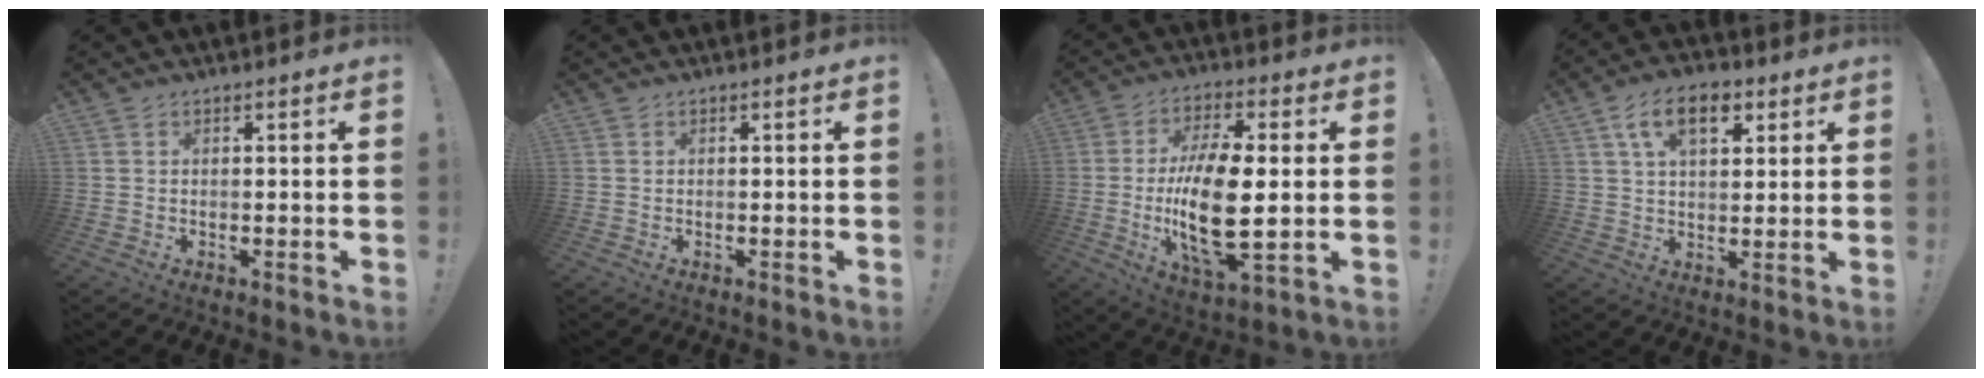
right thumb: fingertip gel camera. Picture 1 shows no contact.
{"total": 0.0}
{"total": 18.9, "force": [-0.9, 7.1, 17.4], "torque": [-0.341, -0.013, -0.015]}
{"total": 11.5, "force": [5.0, 6.3, 8.2], "torque": [-0.129, 0.005, 0.089]}